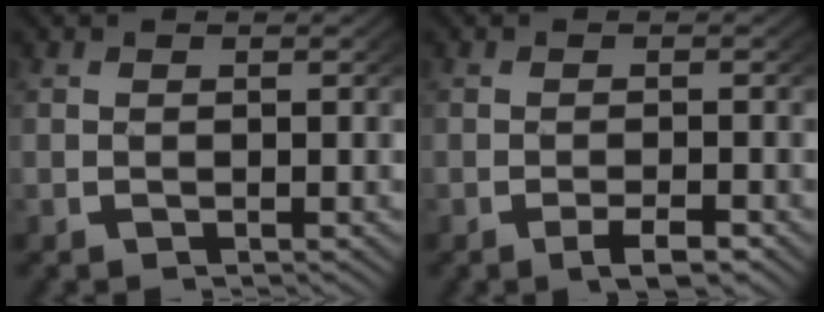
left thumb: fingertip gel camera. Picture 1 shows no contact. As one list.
[{"total": 2.2, "force": [-1.4, 0.6, 1.6], "torque": [-0.021, 0.003, -0.026]}]